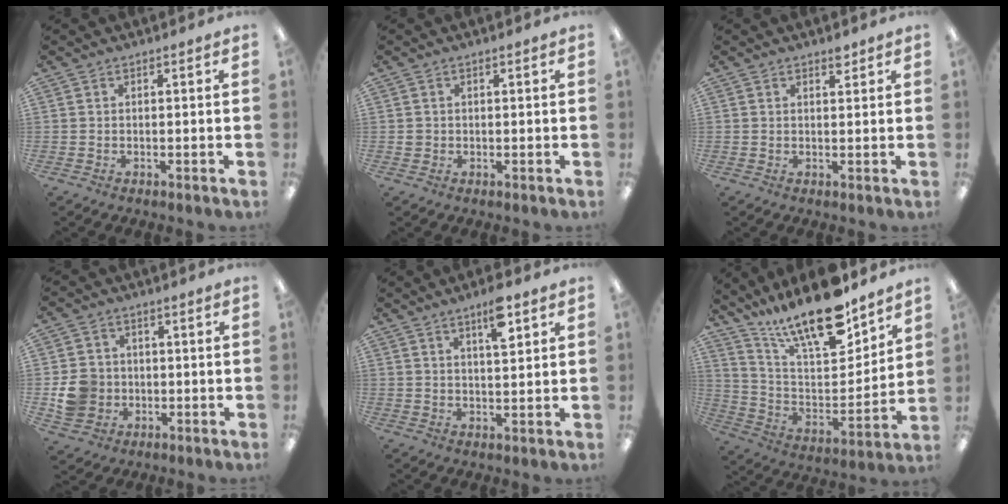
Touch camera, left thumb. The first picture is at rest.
{"total": 1.1, "force": [0.0, 1.1, 0.2], "torque": [-0.005, 0.006, -0.001]}
{"total": 1.9, "force": [1.5, 0.7, 0.8], "torque": [-0.002, -0.006, 0.024]}
{"total": 8.1, "force": [-1.1, 7.6, 2.8], "torque": [-0.063, 0.017, -0.015]}
{"total": 7.1, "force": [4.2, 2.0, 5.4], "torque": [-0.085, -0.012, 0.065]}
{"total": 20.3, "force": [16.1, 6.0, 10.9], "torque": [-0.195, -0.110, 0.277]}